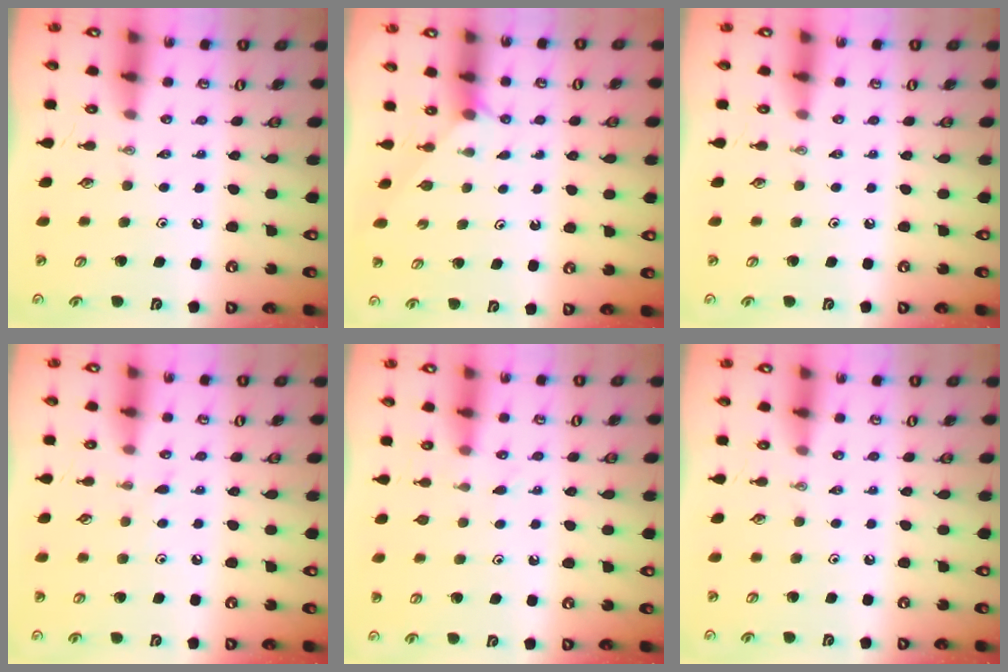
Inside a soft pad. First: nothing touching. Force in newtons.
{"total": 3.0, "press": 2.9, "slide": 0.3}
{"total": 0.0}
{"total": 3.9, "press": 3.8, "slide": 0.5}
{"total": 4.5, "press": 4.5, "slide": 0.6}
{"total": 0.0}